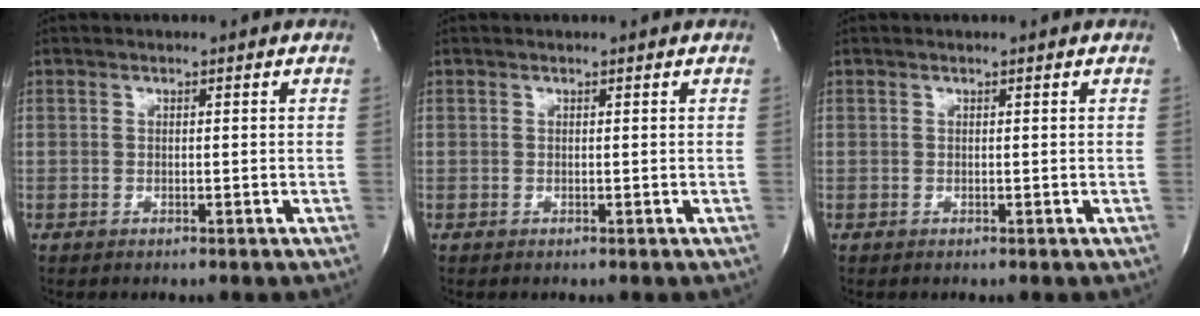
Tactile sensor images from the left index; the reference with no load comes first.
{"total": 0.7, "force": [0.7, 0.0, 0.1], "torque": [-0.005, 0.003, 0.008]}
{"total": 0.5, "force": [0.5, 0.0, 0.2], "torque": [-0.004, 0.000, 0.007]}